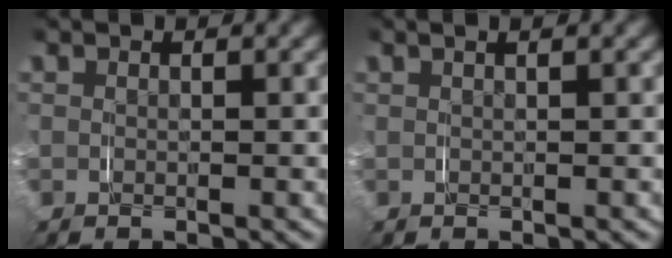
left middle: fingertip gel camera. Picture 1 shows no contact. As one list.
[{"total": 1.6, "force": [1.0, 0.3, 1.2], "torque": [-0.007, 0.014, 0.011]}]